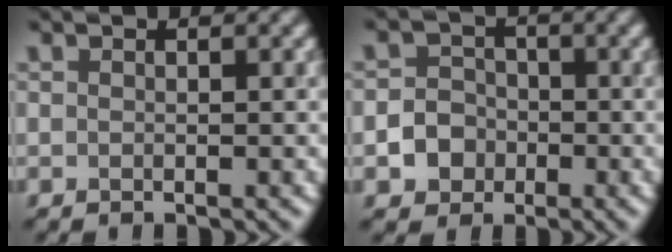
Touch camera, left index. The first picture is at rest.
{"total": 3.4, "force": [-1.1, 3.0, 1.2], "torque": [0.005, 0.000, -0.030]}